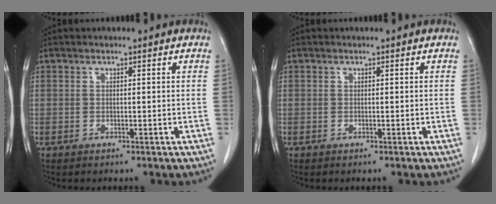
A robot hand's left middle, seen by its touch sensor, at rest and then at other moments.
{"total": 0.0}